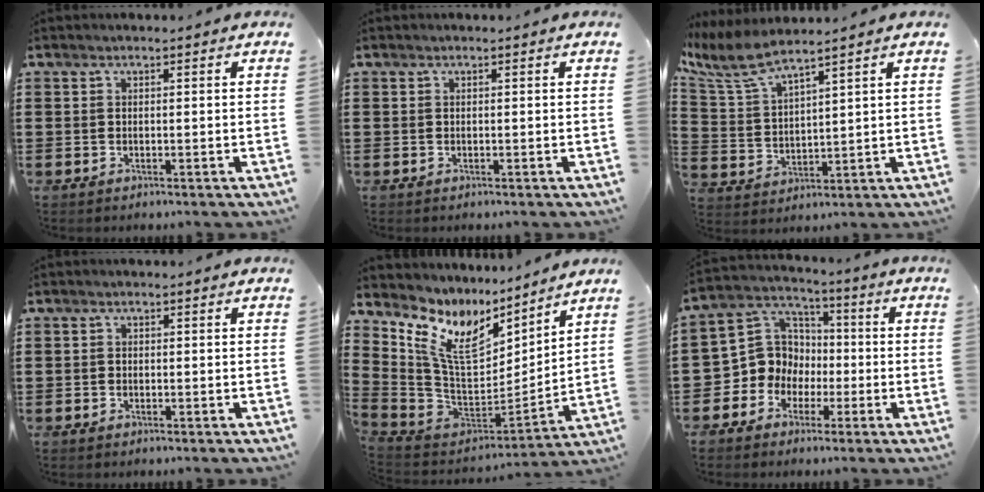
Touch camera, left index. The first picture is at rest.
{"total": 0.0}
{"total": 6.5, "force": [5.6, 0.8, 3.3], "torque": [-0.096, -0.029, 0.096]}
{"total": 0.7, "force": [-0.5, 0.5, 0.1], "torque": [-0.004, 0.000, -0.011]}
{"total": 10.3, "force": [7.0, 4.8, 5.9], "torque": [-0.170, -0.059, 0.124]}
{"total": 8.7, "force": [-1.8, 8.3, 1.8], "torque": [-0.086, 0.002, -0.038]}